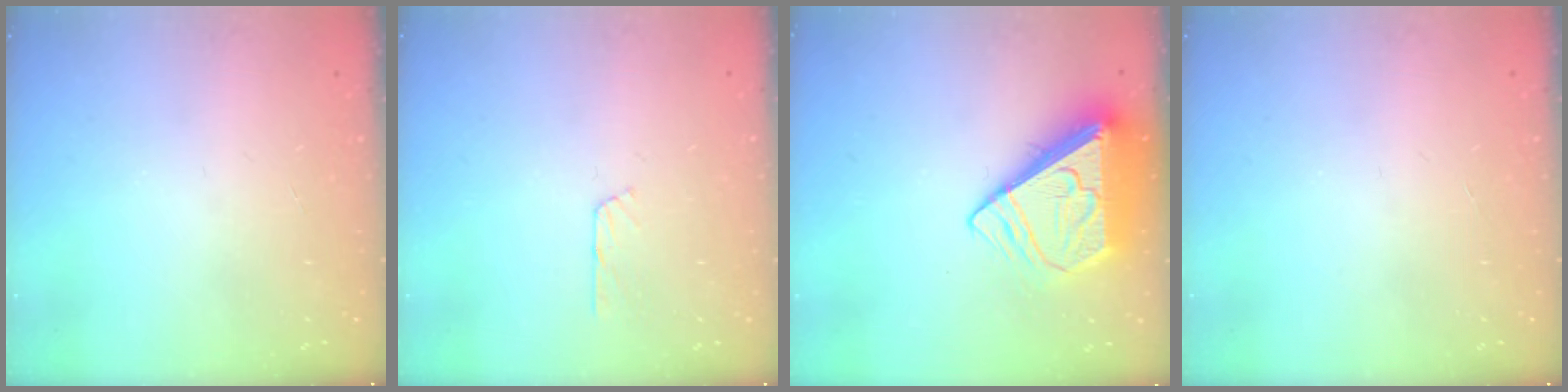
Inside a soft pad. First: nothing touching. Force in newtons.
{"total": 2.7, "press": 2.7, "slide": 0.3}
{"total": 11.1, "press": 11.0, "slide": 1.3}
{"total": 0.0}